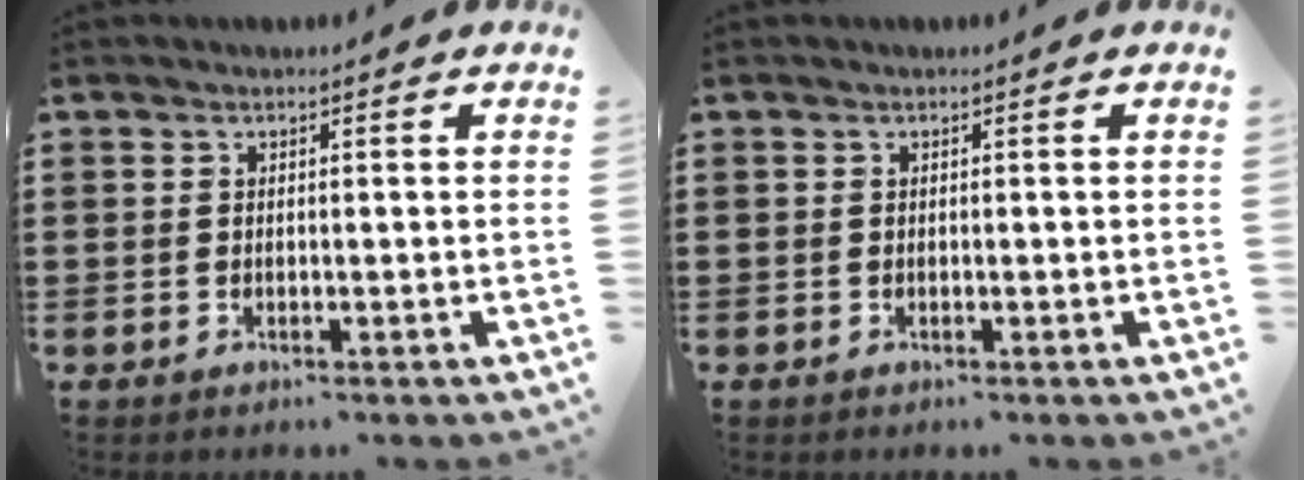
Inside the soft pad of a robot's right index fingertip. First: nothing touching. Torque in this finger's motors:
{"motor_torque": [0.00, 0.00, 0.00, 0.00]}